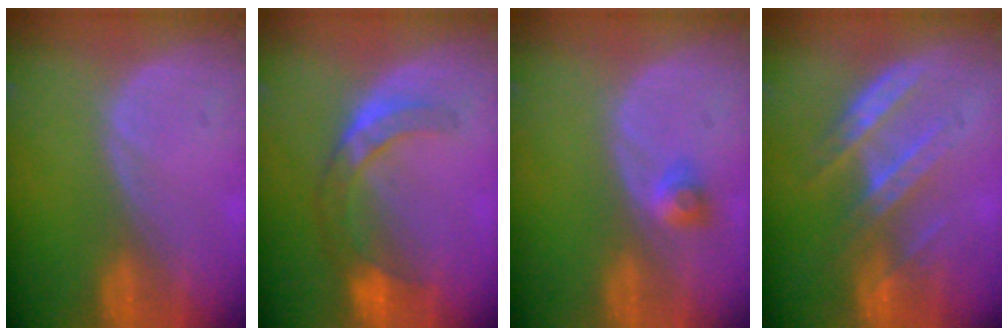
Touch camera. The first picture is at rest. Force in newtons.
{"total": 7.4, "press": 6.4, "slide": 3.7}
{"total": 2.4, "press": 2.0, "slide": 1.3}
{"total": 7.2, "press": 6.5, "slide": 3.0}